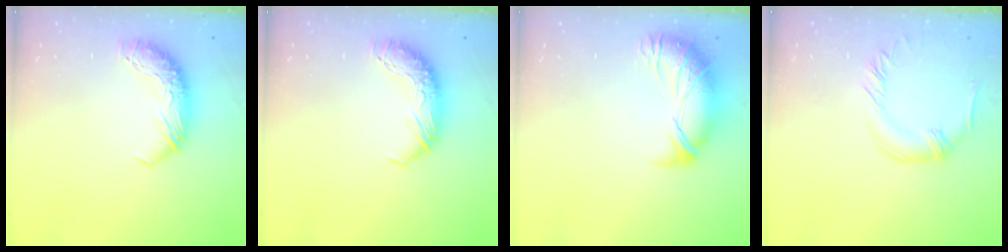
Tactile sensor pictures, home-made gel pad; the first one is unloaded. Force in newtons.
{"total": 0.0}
{"total": 4.2, "press": 3.7, "slide": 1.9}
{"total": 0.0}